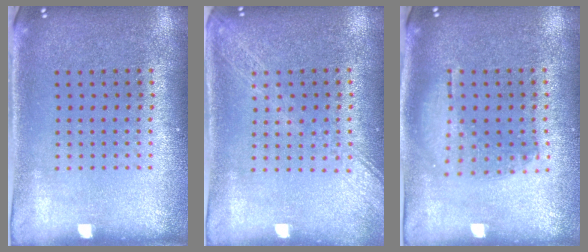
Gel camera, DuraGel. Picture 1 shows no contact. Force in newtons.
{"total": 1.6, "press": 1.5, "slide": 0.6}
{"total": 1.2, "press": 1.1, "slide": 0.5}